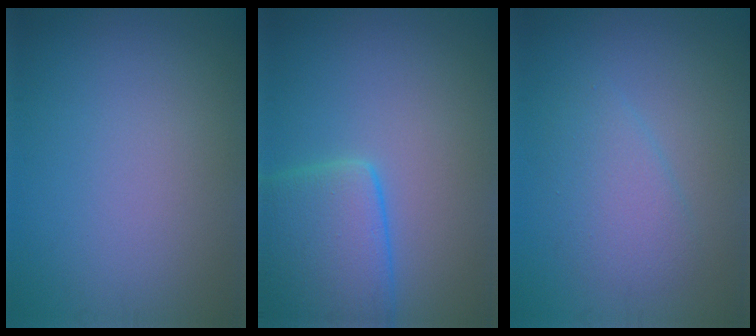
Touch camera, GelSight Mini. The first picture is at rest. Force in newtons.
{"total": 6.9, "press": 6.9, "slide": 0.5}
{"total": 2.9, "press": 2.9, "slide": 0.2}